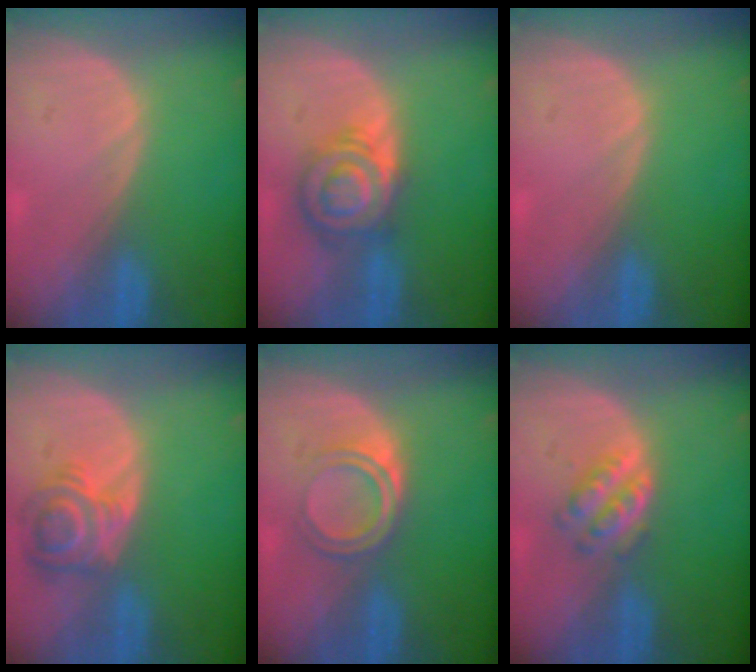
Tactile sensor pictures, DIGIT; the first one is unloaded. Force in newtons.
{"total": 7.0, "press": 7.0, "slide": 0.2}
{"total": 0.0}
{"total": 5.8, "press": 5.8, "slide": 0.3}
{"total": 4.2, "press": 4.1, "slide": 1.0}
{"total": 4.1, "press": 4.0, "slide": 0.9}